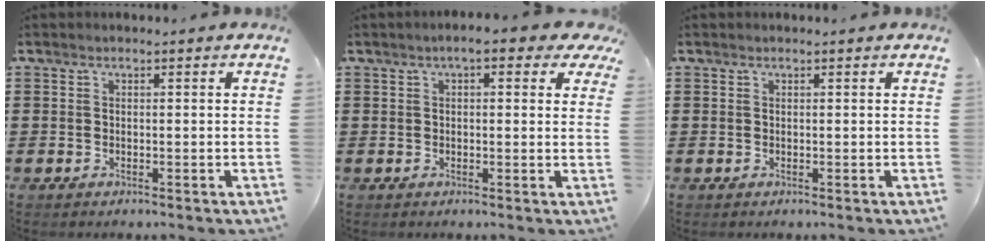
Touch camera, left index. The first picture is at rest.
{"total": 4.2, "force": [2.3, 1.2, 3.2], "torque": [-0.061, 0.002, 0.037]}
{"total": 0.0}